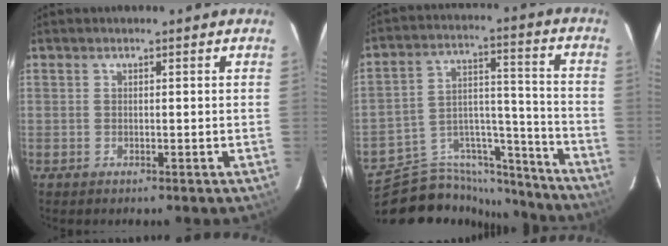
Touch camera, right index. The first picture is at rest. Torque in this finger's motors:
{"motor_torque": [0.68, -0.93, 0.01, -0.02]}